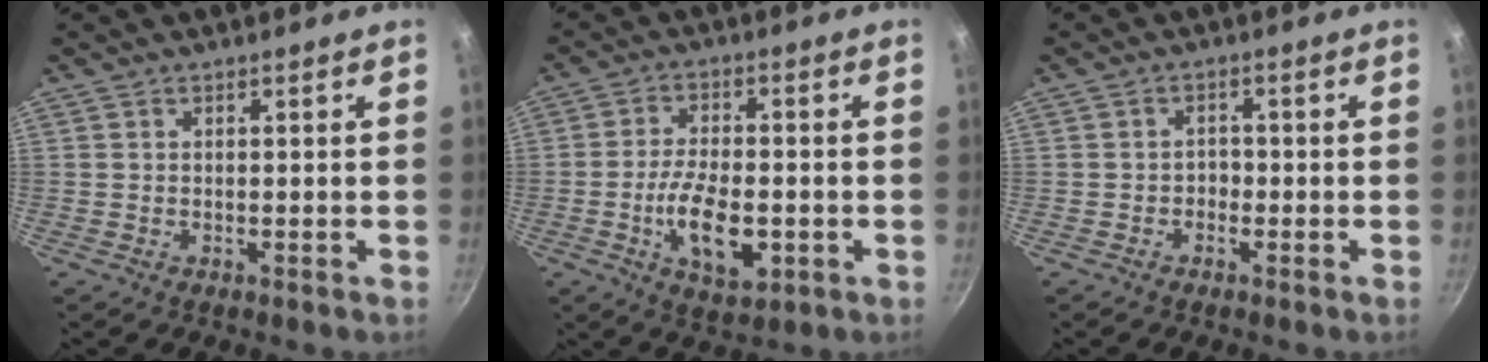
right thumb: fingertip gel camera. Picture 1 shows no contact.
{"total": 11.0, "force": [-2.8, 5.3, 9.2], "torque": [-0.157, 0.011, -0.046]}
{"total": 1.6, "force": [-0.7, 1.2, 0.8], "torque": [-0.002, 0.008, -0.012]}